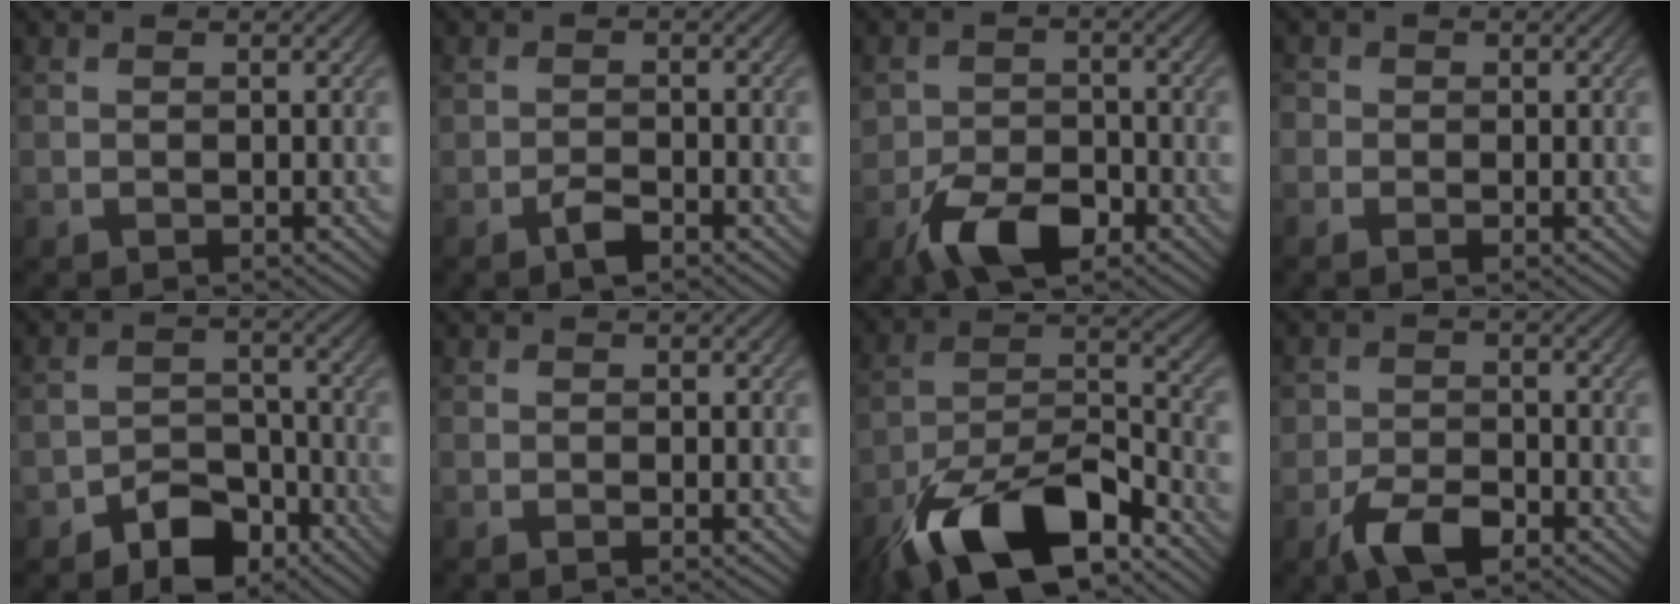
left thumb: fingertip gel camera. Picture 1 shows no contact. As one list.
[{"total": 1.5, "force": [-1.1, 0.6, 0.8], "torque": [-0.013, 0.004, -0.022]}, {"total": 6.9, "force": [-4.0, 3.8, 4.2], "torque": [-0.076, -0.002, -0.079]}, {"total": 1.7, "force": [-0.4, 1.7, 0.4], "torque": [-0.004, 0.001, -0.012]}, {"total": 5.9, "force": [-4.1, 3.5, 2.3], "torque": [-0.031, 0.006, -0.084]}, {"total": 0.0}, {"total": 16.4, "force": [-10.5, 6.1, 11.0], "torque": [-0.217, -0.018, -0.201]}, {"total": 4.9, "force": [-2.9, 2.6, 3.0], "torque": [-0.056, -0.002, -0.062]}]